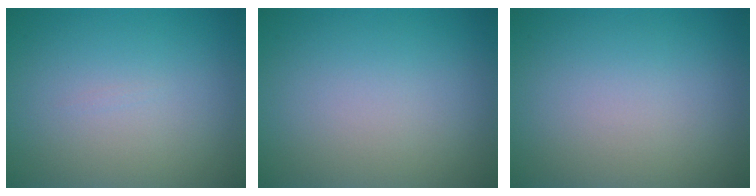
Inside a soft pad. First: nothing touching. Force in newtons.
{"total": 0.0}
{"total": 0.0}